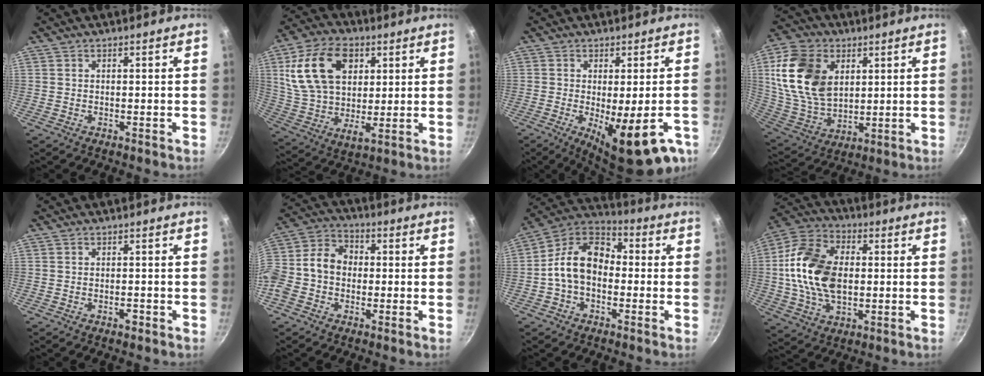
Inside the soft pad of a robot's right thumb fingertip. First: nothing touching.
{"total": 18.7, "force": [6.2, 11.8, 13.1], "torque": [-0.225, -0.006, 0.115]}
{"total": 15.3, "force": [-5.9, 4.5, 13.4], "torque": [-0.168, -0.019, -0.068]}
{"total": 18.5, "force": [5.0, 12.8, 12.4], "torque": [-0.213, -0.012, 0.104]}
{"total": 1.4, "force": [-0.8, 0.6, 0.9], "torque": [-0.011, 0.009, -0.010]}
{"total": 12.4, "force": [-1.3, 9.7, 7.6], "torque": [-0.122, 0.044, -0.045]}
{"total": 12.7, "force": [-1.5, 8.9, 8.9], "torque": [-0.125, 0.045, -0.050]}
{"total": 17.7, "force": [0.5, 11.7, 13.3], "torque": [-0.229, 0.018, -0.003]}